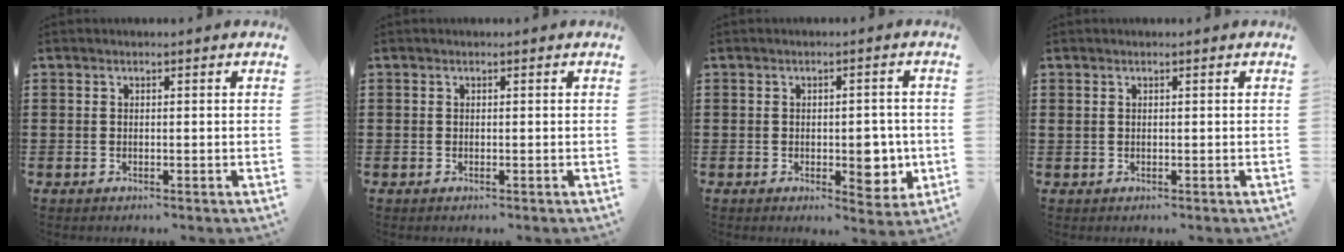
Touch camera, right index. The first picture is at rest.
{"total": 0.0}
{"total": 5.3, "force": [-1.1, 2.8, 4.3], "torque": [-0.057, 0.004, -0.021]}
{"total": 0.0}